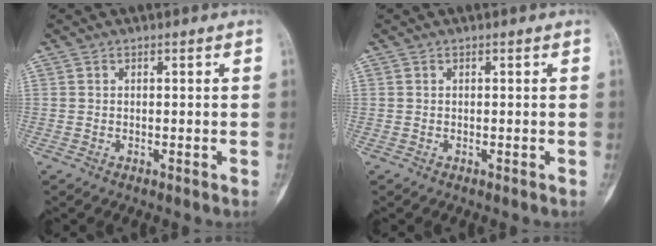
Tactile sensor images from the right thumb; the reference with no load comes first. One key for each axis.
{"total": 0.0}